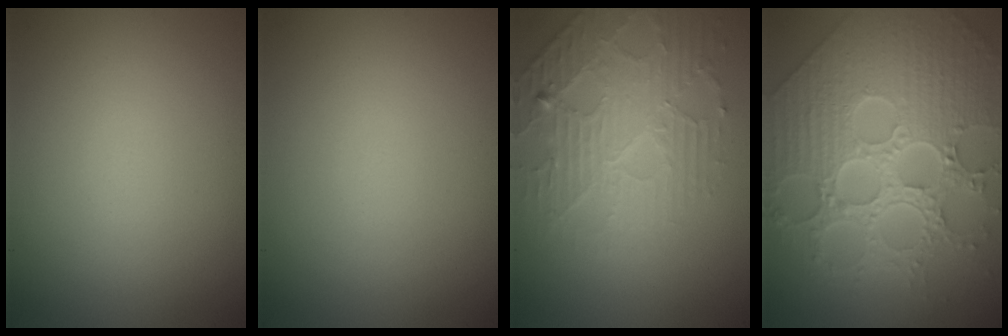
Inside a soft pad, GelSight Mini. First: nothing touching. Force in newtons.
{"total": 0.0}
{"total": 4.3, "press": 3.7, "slide": 2.2}
{"total": 9.8, "press": 7.1, "slide": 6.8}